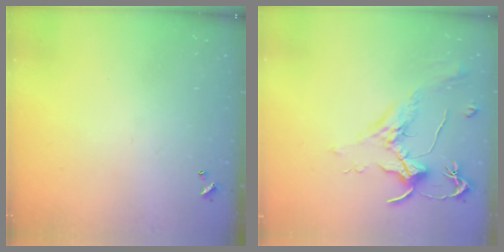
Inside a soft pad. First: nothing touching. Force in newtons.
{"total": 1.8, "press": 1.7, "slide": 0.8}